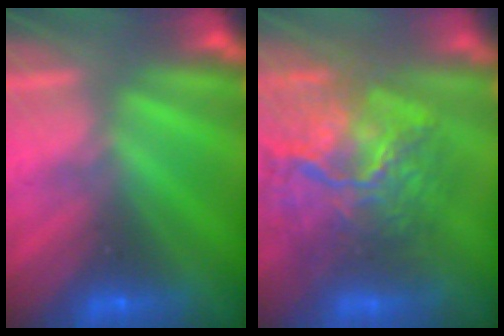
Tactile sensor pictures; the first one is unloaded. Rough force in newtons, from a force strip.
{"total": 11.3}